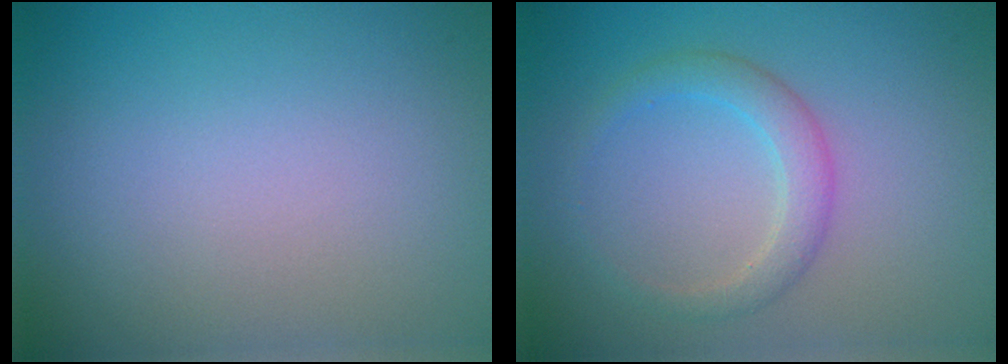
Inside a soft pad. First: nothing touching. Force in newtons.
{"total": 2.5, "press": 2.5, "slide": 0.1}